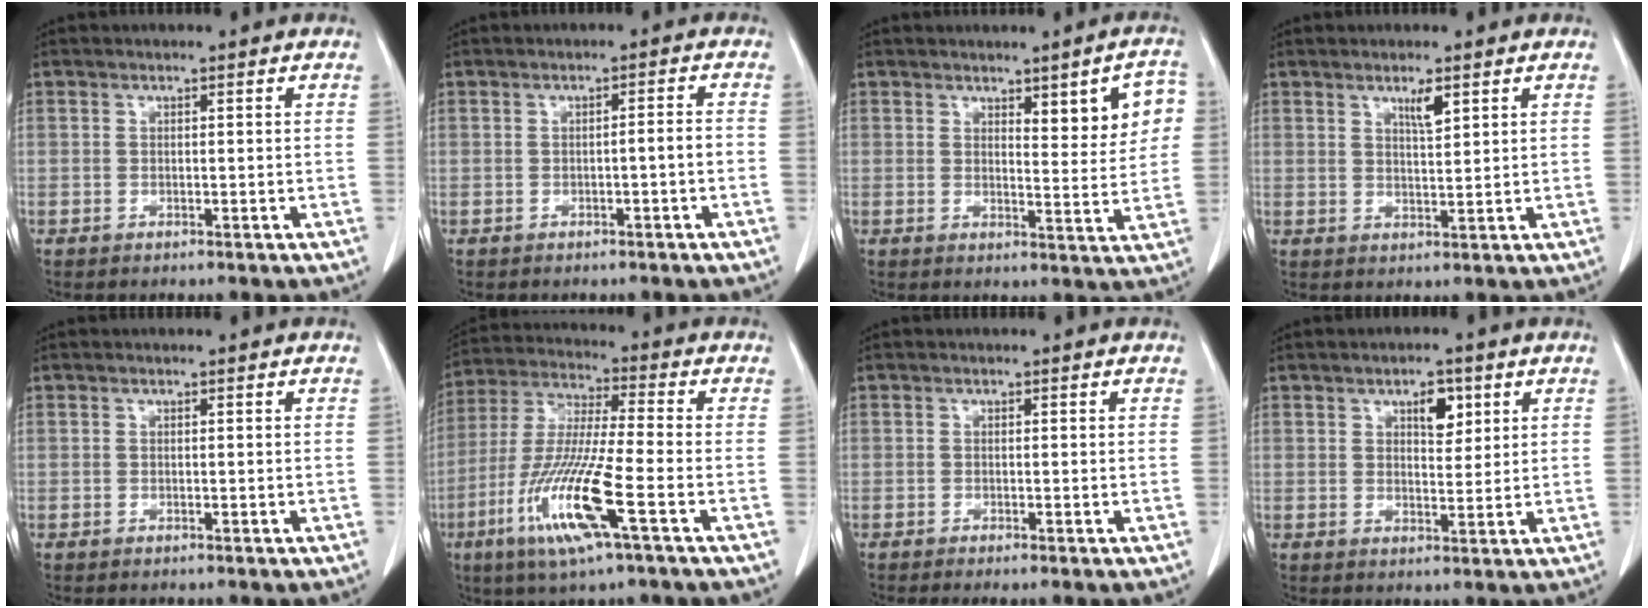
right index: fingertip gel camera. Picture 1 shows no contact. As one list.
[{"total": 1.8, "force": [-0.8, 0.0, 1.6], "torque": [-0.022, 0.001, -0.013]}, {"total": 7.0, "force": [2.7, 1.8, 6.3], "torque": [-0.072, 0.002, 0.033]}, {"total": 2.8, "force": [1.8, 0.2, 2.2], "torque": [-0.040, -0.004, 0.032]}, {"total": 0.0}, {"total": 14.6, "force": [-5.9, 0.4, 13.4], "torque": [-0.281, -0.024, -0.114]}, {"total": 1.2, "force": [-0.9, -0.2, 0.7], "torque": [-0.013, -0.002, -0.016]}, {"total": 4.0, "force": [2.1, 1.8, 3.0], "torque": [-0.044, 0.000, 0.033]}]